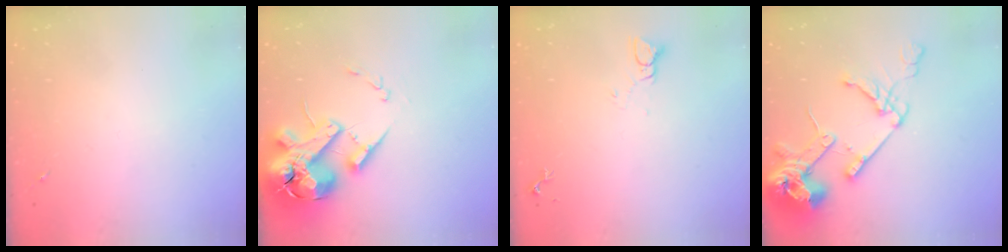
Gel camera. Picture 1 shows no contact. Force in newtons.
{"total": 18.6, "press": 18.4, "slide": 3.1}
{"total": 3.0, "press": 3.0, "slide": 0.2}
{"total": 18.6, "press": 18.4, "slide": 2.4}